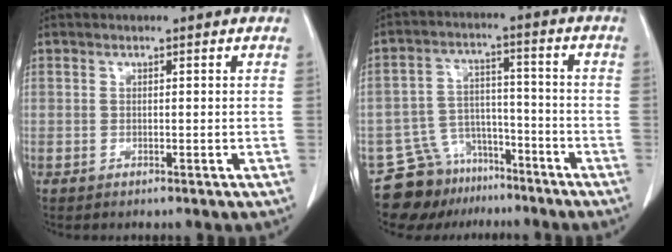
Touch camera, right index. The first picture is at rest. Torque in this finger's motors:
{"motor_torque": [-0.90, -0.10, -0.68, -0.21]}